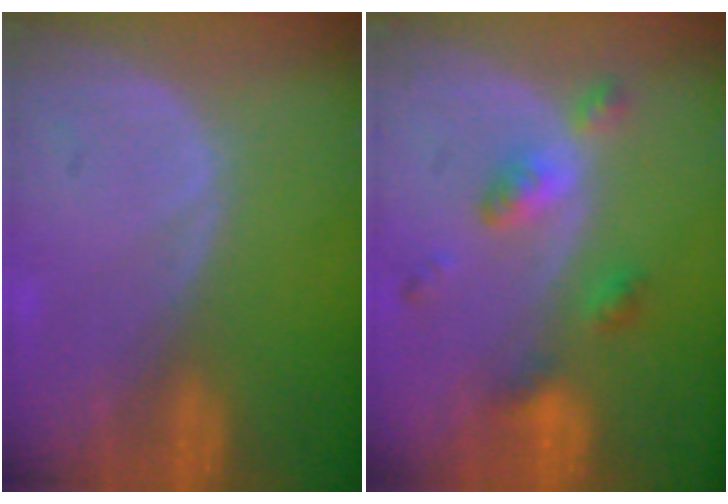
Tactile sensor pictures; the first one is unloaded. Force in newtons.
{"total": 5.6, "press": 4.8, "slide": 2.8}